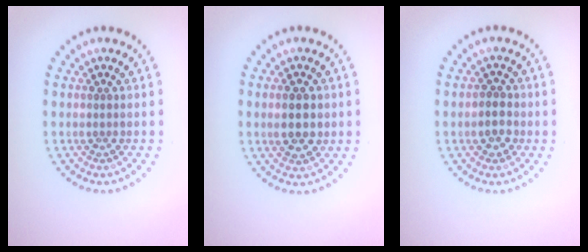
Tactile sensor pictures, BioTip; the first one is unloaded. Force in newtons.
{"total": 3.0, "press": 3.0, "slide": 0.3}
{"total": 2.0, "press": 1.9, "slide": 0.6}